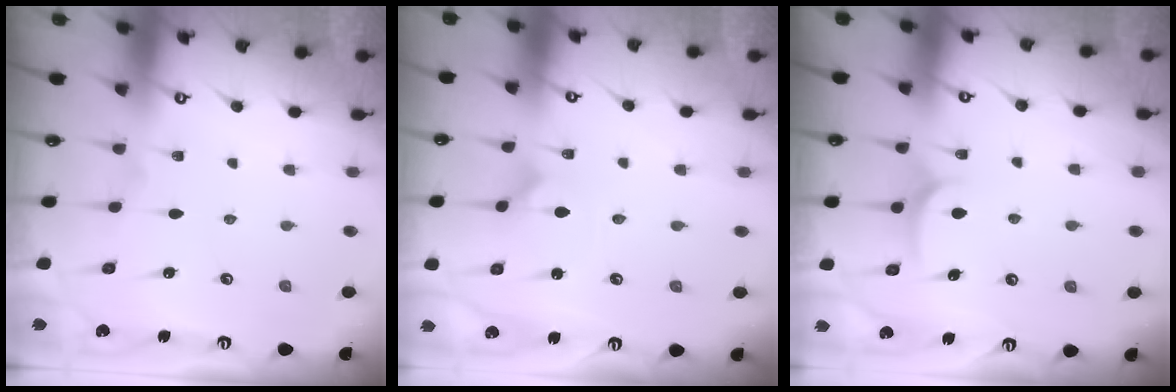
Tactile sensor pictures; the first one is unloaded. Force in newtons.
{"total": 1.0, "press": 1.0, "slide": 0.1}
{"total": 6.7, "press": 6.7, "slide": 0.4}